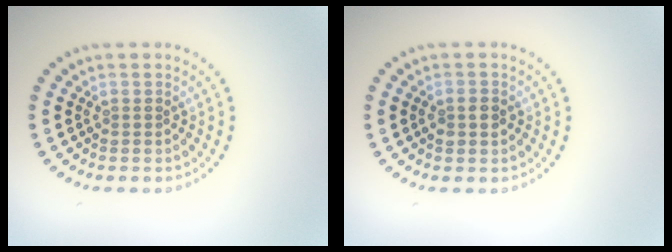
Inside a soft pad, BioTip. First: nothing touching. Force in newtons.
{"total": 1.5, "press": 1.4, "slide": 0.5}